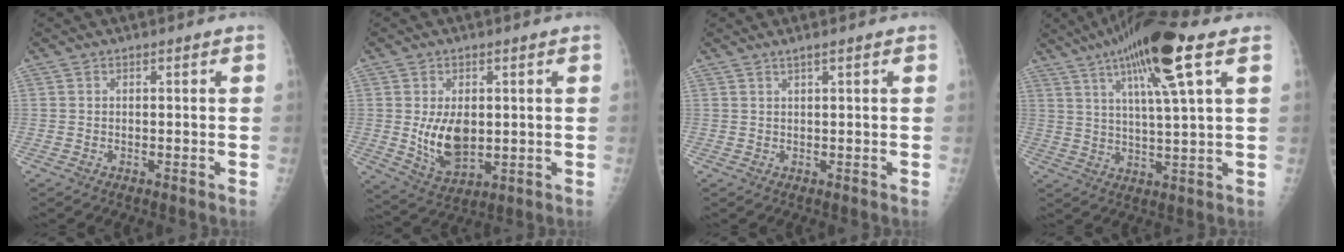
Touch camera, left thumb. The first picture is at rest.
{"total": 8.7, "force": [0.3, 5.3, 6.9], "torque": [-0.100, -0.020, 0.024]}
{"total": 1.3, "force": [0.9, -0.1, 0.9], "torque": [-0.012, -0.001, 0.019]}
{"total": 16.1, "force": [8.0, 2.1, 13.8], "torque": [-0.234, -0.012, 0.137]}